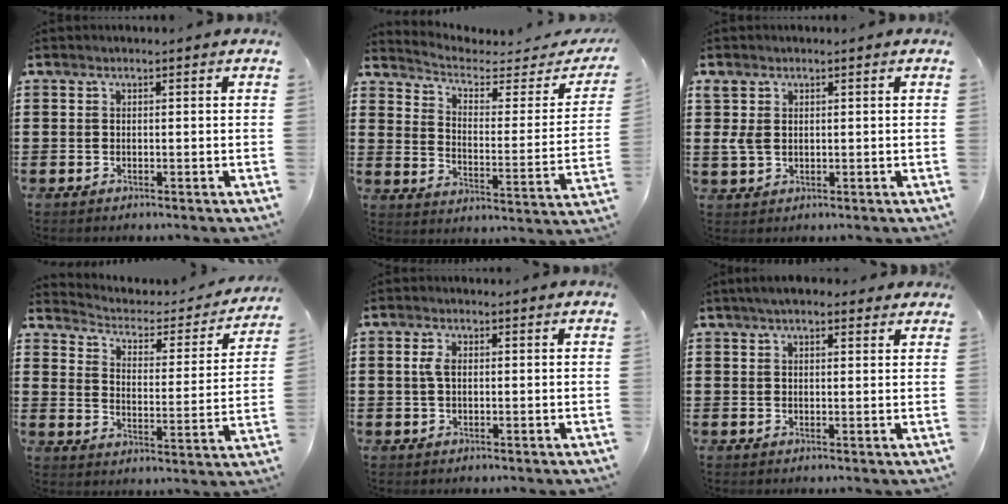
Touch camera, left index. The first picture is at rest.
{"total": 3.9, "force": [3.1, 1.3, 2.0], "torque": [-0.049, -0.024, 0.044]}
{"total": 2.6, "force": [0.8, 2.0, 1.5], "torque": [-0.044, 0.004, 0.012]}
{"total": 2.4, "force": [1.9, 1.1, 1.0], "torque": [-0.036, -0.018, 0.022]}
{"total": 2.5, "force": [0.3, 1.3, 2.1], "torque": [-0.051, 0.005, 0.002]}
{"total": 3.7, "force": [2.8, 1.1, 2.1], "torque": [-0.046, 0.007, 0.051]}